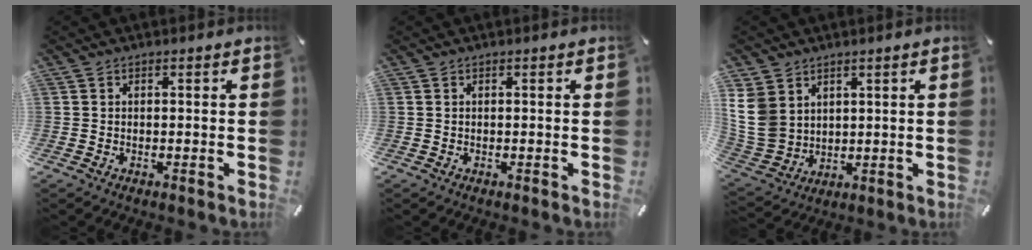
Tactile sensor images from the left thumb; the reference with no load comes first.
{"total": 0.0}
{"total": 10.7, "force": [3.5, 8.9, 4.6], "torque": [-0.140, -0.018, 0.065]}